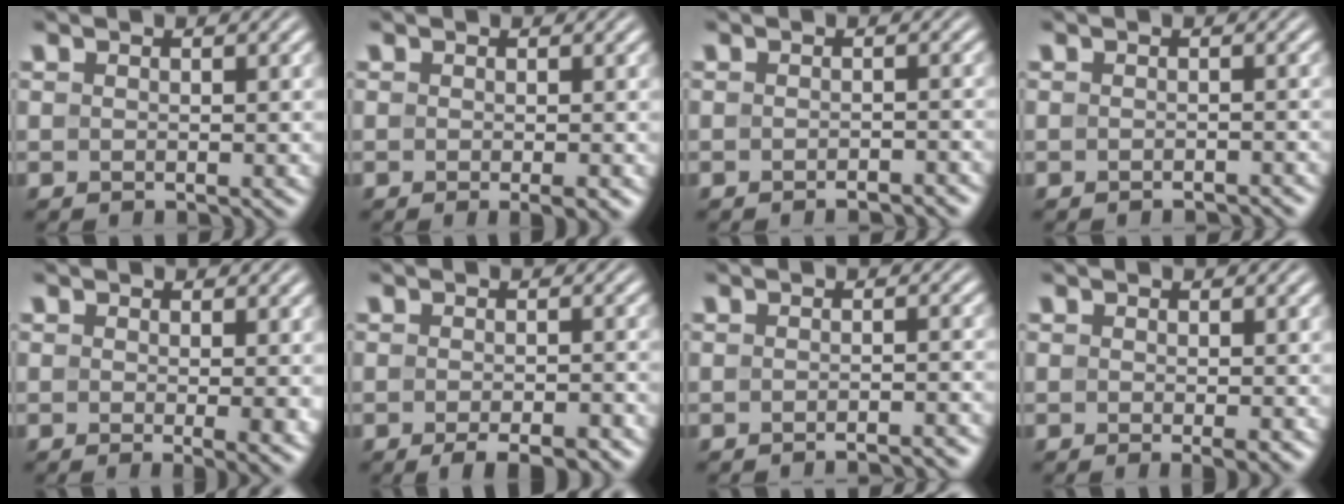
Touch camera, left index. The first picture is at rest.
{"total": 1.4, "force": [-0.4, 0.2, 1.3], "torque": [-0.017, -0.006, -0.007]}
{"total": 1.8, "force": [-1.4, 0.4, 0.9], "torque": [-0.009, 0.003, -0.018]}
{"total": 1.2, "force": [-1.1, 0.2, 0.4], "torque": [-0.003, 0.001, -0.015]}
{"total": 3.8, "force": [-0.1, 1.0, 3.6], "torque": [-0.046, -0.014, 0.000]}
{"total": 3.8, "force": [-2.4, 1.1, 2.8], "torque": [-0.041, -0.001, -0.033]}
{"total": 2.6, "force": [-2.2, 0.4, 1.3], "torque": [-0.006, 0.008, -0.030]}
{"total": 1.2, "force": [-0.1, 0.1, 1.2], "torque": [-0.017, -0.009, -0.004]}